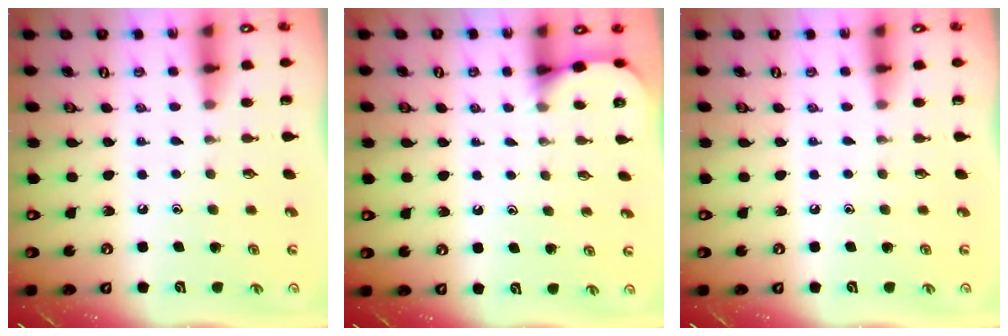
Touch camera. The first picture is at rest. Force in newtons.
{"total": 3.5, "press": 3.4, "slide": 0.3}
{"total": 0.0}